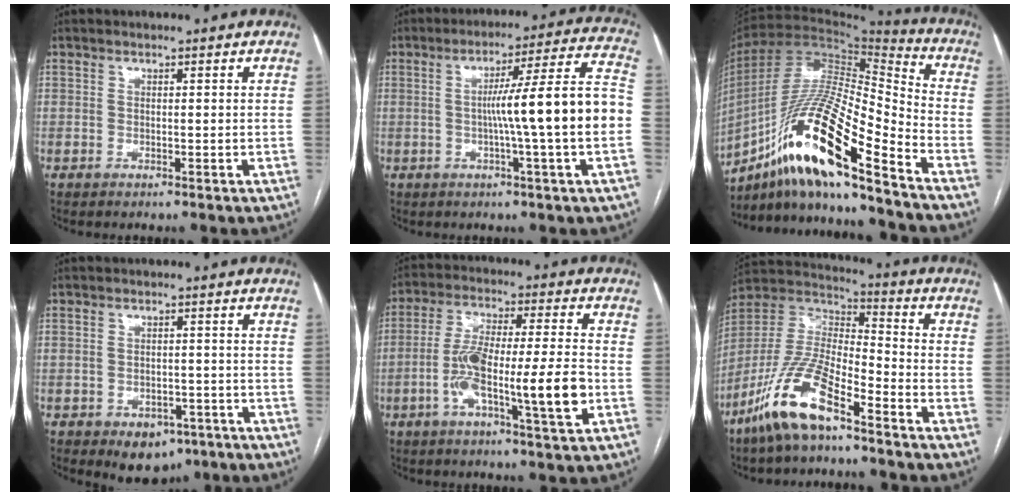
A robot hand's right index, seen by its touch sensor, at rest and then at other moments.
{"total": 15.0, "force": [-1.6, -1.3, 14.8], "torque": [-0.214, 0.017, -0.031]}
{"total": 19.6, "force": [-11.5, 2.3, 15.6], "torque": [-0.312, -0.005, -0.210]}
{"total": 5.6, "force": [-3.2, 3.7, 2.6], "torque": [-0.024, 0.004, -0.036]}
{"total": 14.2, "force": [-3.7, 1.4, 13.7], "torque": [-0.245, 0.005, -0.067]}
{"total": 14.5, "force": [-9.5, 3.6, 10.3], "torque": [-0.218, 0.001, -0.184]}